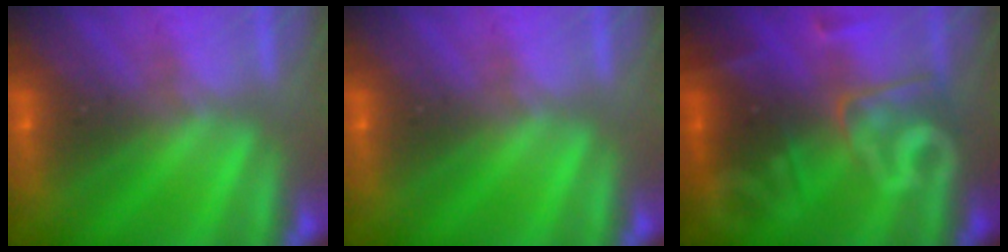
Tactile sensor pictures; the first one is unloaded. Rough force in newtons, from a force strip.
{"total": 0.0}
{"total": 2.9}